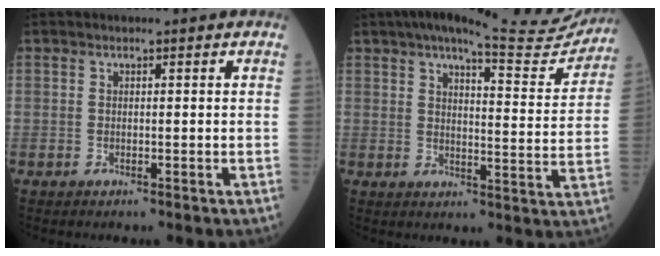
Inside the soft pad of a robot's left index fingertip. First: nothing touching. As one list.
[{"total": 19.6, "force": [17.8, 2.8, 7.6], "torque": [-0.103, -0.026, 0.218]}]